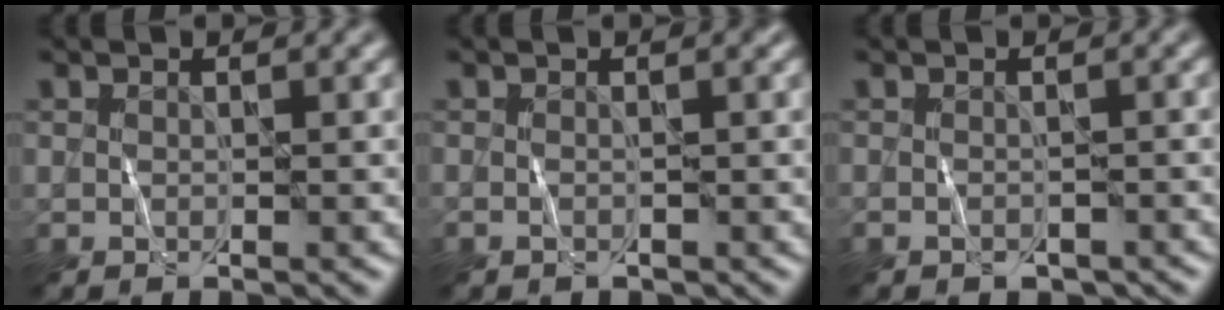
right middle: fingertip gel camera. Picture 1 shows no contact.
{"total": 0.6, "force": [-0.4, 0.4, 0.3], "torque": [-0.001, -0.003, -0.002]}
{"total": 1.1, "force": [-0.9, 0.6, 0.4], "torque": [-0.006, -0.007, -0.011]}